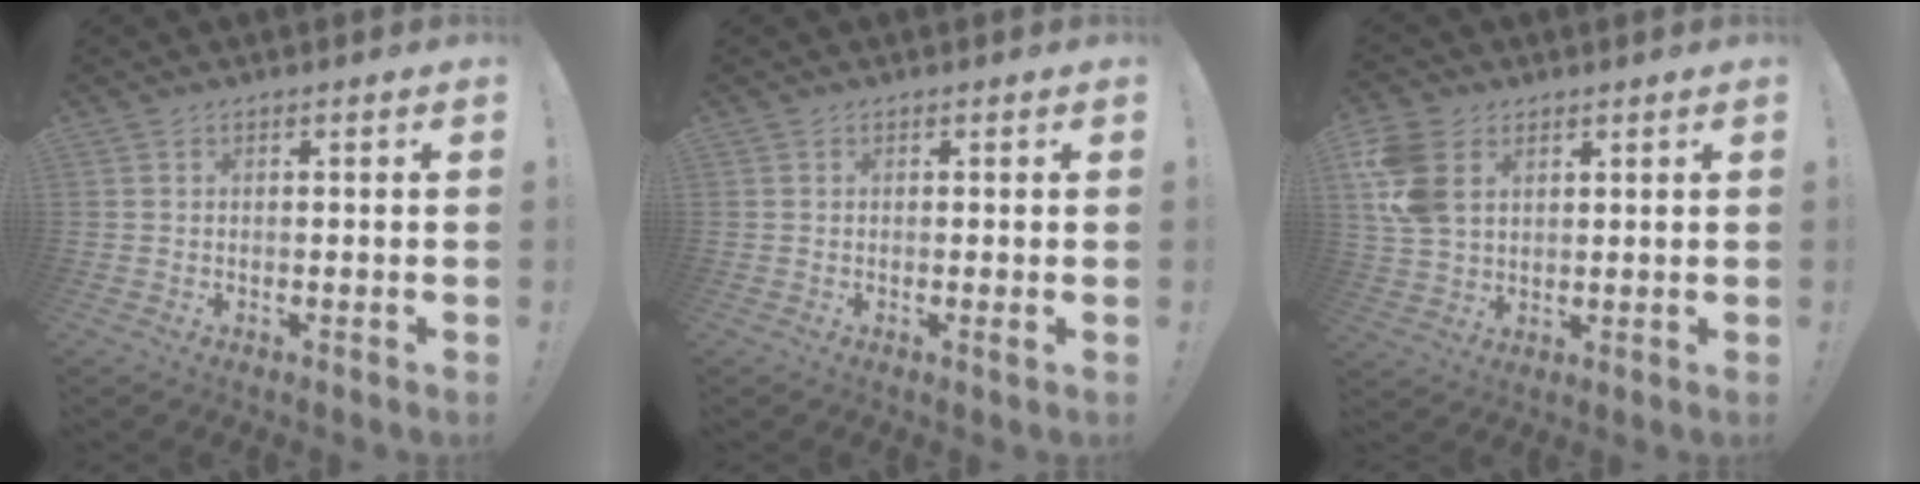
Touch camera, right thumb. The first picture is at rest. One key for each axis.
{"total": 1.3, "fx": 0.2, "fy": -0.1, "fz": 1.2, "tx": -0.015, "ty": -0.005, "tz": 0.002}
{"total": 12.2, "fx": 4.3, "fy": 8.6, "fz": 7.4, "tx": -0.155, "ty": -0.005, "tz": 0.087}